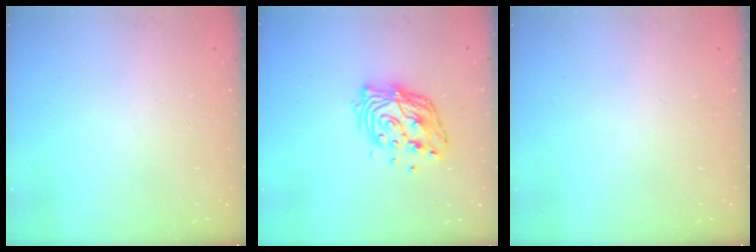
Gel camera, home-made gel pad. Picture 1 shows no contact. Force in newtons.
{"total": 12.5, "press": 12.5, "slide": 1.1}
{"total": 0.0}